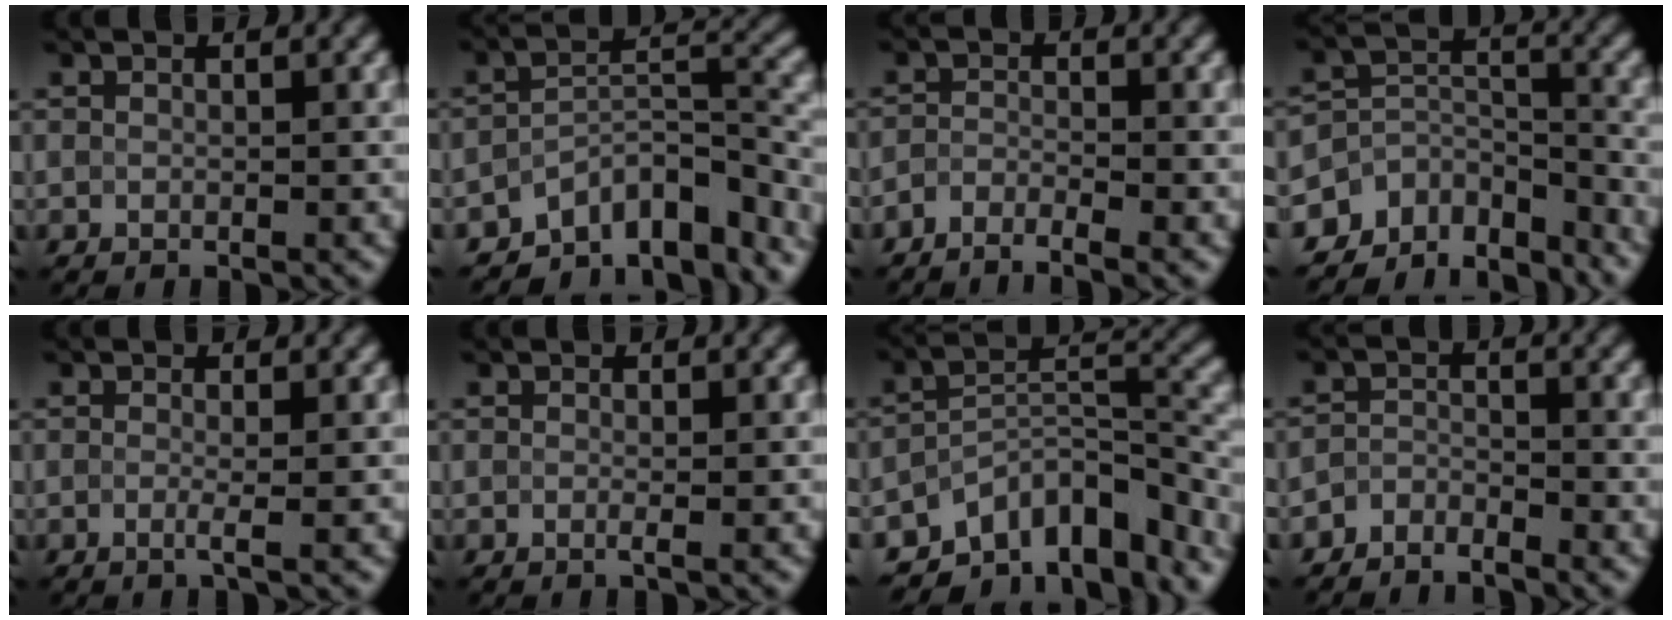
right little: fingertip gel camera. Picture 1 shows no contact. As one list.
[{"total": 9.7, "force": [-7.1, 4.1, 5.1], "torque": [-0.058, -0.006, -0.114]}, {"total": 2.0, "force": [-1.7, 0.3, 1.1], "torque": [-0.019, -0.004, -0.041]}, {"total": 8.3, "force": [-7.1, 4.2, 1.3], "torque": [-0.008, 0.014, -0.107]}, {"total": 1.4, "force": [-0.3, 0.3, 1.3], "torque": [-0.020, -0.007, -0.010]}, {"total": 0.8, "force": [-0.3, 0.2, 0.7], "torque": [-0.011, -0.008, -0.006]}, {"total": 11.0, "force": [-7.6, 5.2, 6.0], "torque": [-0.088, -0.002, -0.126]}, {"total": 2.3, "force": [-2.2, 0.6, 0.4], "torque": [-0.008, 0.000, -0.050]}]